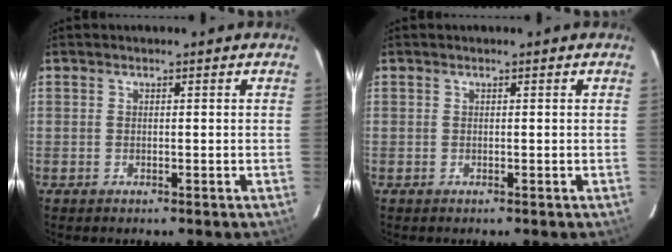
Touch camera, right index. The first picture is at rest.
{"total": 0.0}